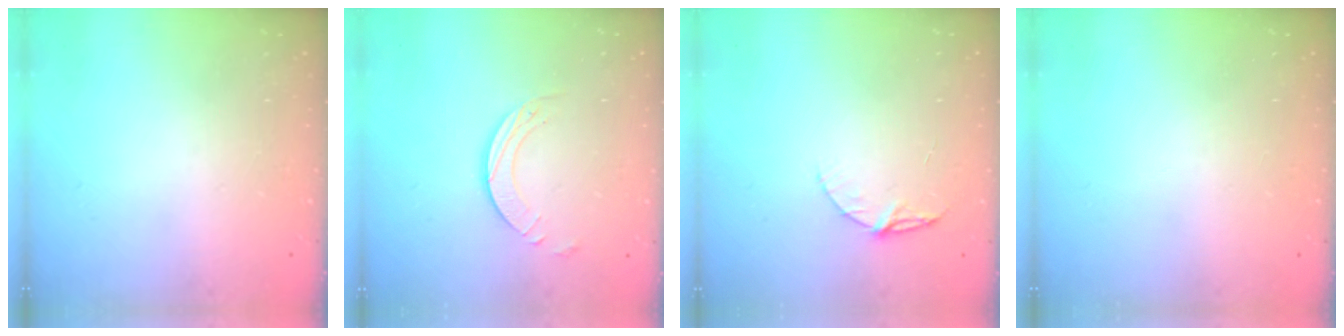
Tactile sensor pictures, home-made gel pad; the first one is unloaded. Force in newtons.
{"total": 3.8, "press": 3.8, "slide": 0.3}
{"total": 7.0, "press": 6.9, "slide": 0.6}
{"total": 0.0}